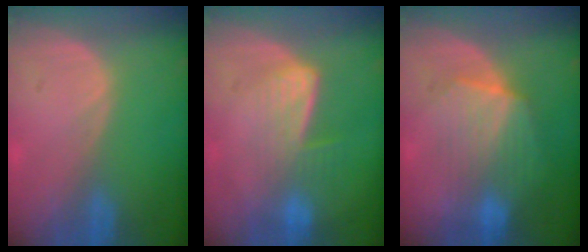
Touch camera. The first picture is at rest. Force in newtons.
{"total": 7.2, "press": 6.0, "slide": 4.0}
{"total": 7.0, "press": 6.9, "slide": 1.3}